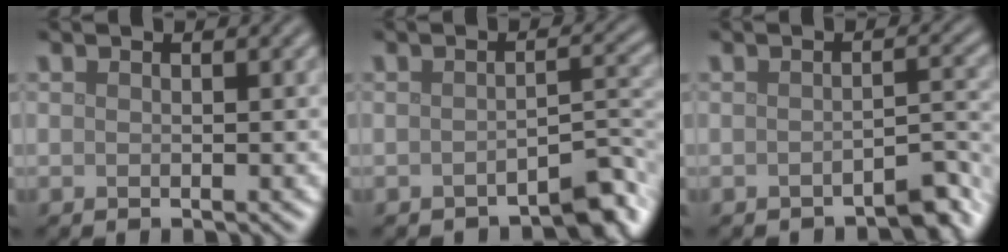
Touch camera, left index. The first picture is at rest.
{"total": 3.2, "force": [-2.5, 0.7, 1.9], "torque": [-0.021, 0.009, -0.039]}
{"total": 2.6, "force": [-2.1, 0.5, 1.4], "torque": [-0.015, 0.007, -0.032]}